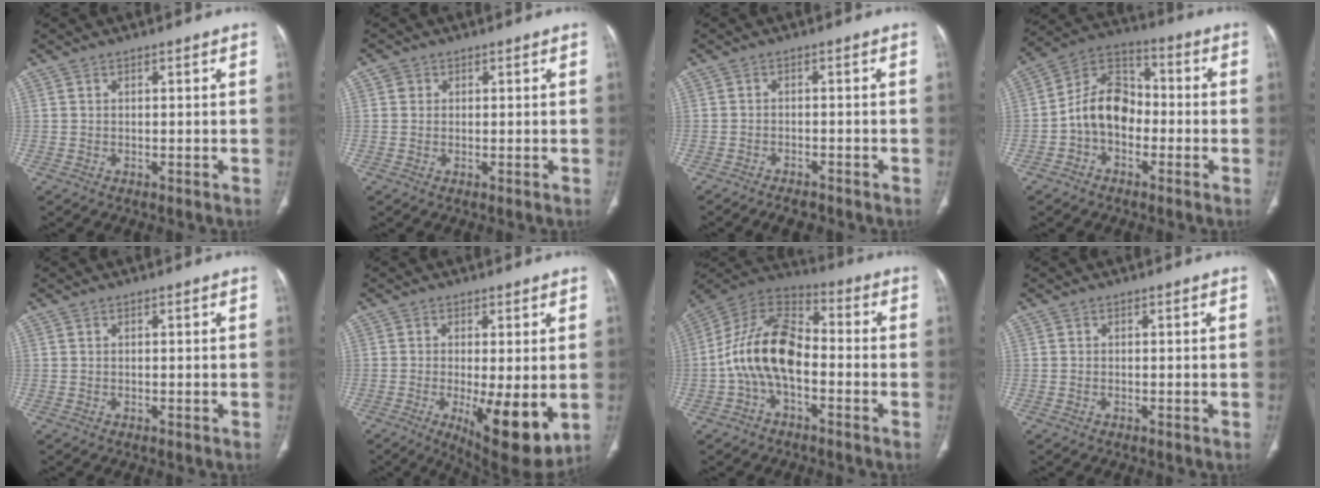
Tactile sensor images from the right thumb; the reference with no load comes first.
{"total": 1.3, "force": [0.4, 1.2, 0.2], "torque": [0.005, 0.001, 0.003]}
{"total": 3.3, "force": [-2.9, 1.1, 1.1], "torque": [-0.021, 0.010, -0.043]}
{"total": 12.0, "force": [-2.5, 8.4, 8.1], "torque": [-0.126, 0.043, -0.060]}
{"total": 0.0}
{"total": 12.1, "force": [-2.6, 3.7, 11.2], "torque": [-0.165, -0.028, -0.029]}
{"total": 15.0, "force": [-2.8, 8.5, 12.1], "torque": [-0.223, 0.047, -0.060]}
{"total": 0.0}